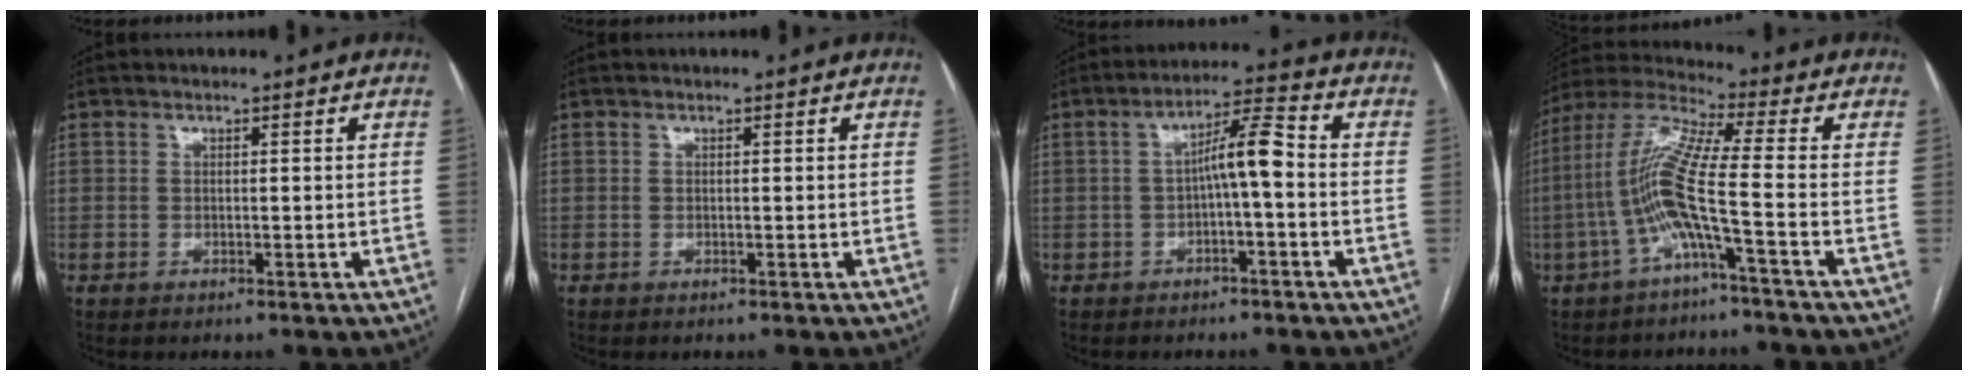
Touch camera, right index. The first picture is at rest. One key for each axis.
{"total": 0.0}
{"total": 6.4, "fx": -0.7, "fy": 0.8, "fz": 6.3, "tx": -0.104, "ty": 0.025, "tz": -0.012}
{"total": 10.7, "fx": -3.1, "fy": -0.7, "fz": 10.2, "tx": -0.220, "ty": 0.014, "tz": -0.070}